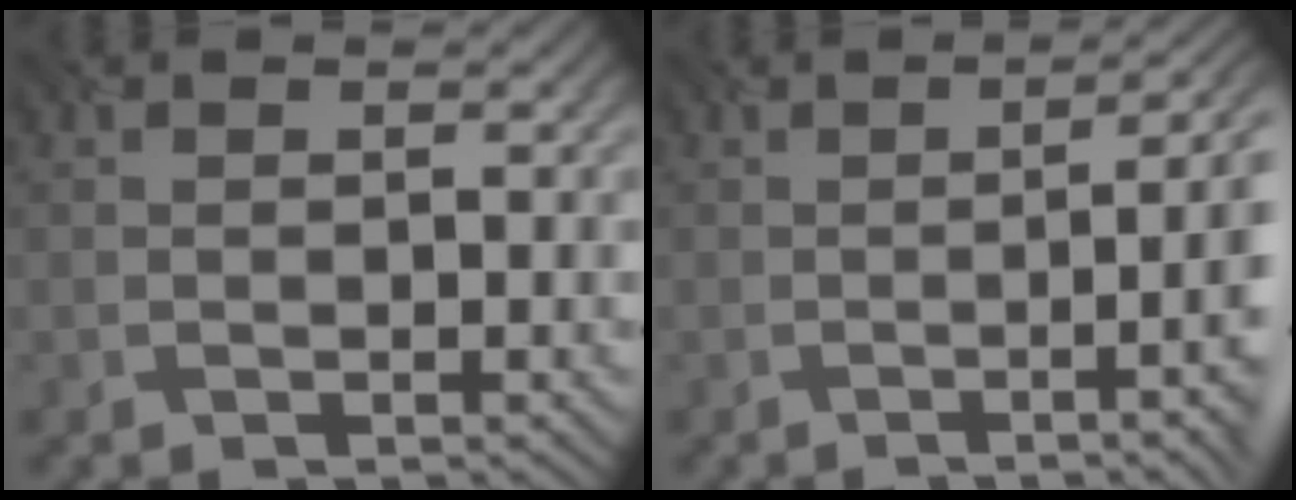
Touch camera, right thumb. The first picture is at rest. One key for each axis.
{"total": 7.7, "fx": -0.5, "fy": 2.4, "fz": 7.3, "tx": -0.077, "ty": 0.006, "tz": -0.006}